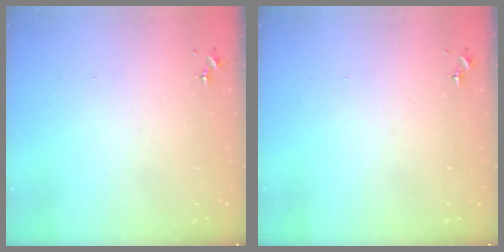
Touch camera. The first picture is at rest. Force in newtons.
{"total": 0.0}